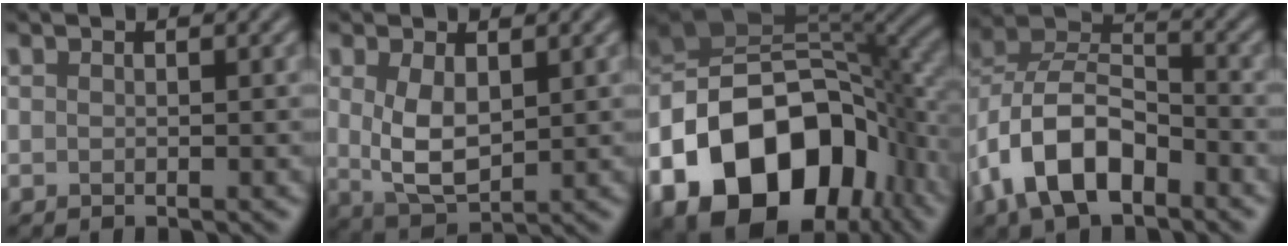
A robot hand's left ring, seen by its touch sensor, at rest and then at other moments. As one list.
[{"total": 4.5, "force": [0.8, 2.4, 3.8], "torque": [-0.083, -0.005, 0.022]}, {"total": 17.5, "force": [-6.8, 11.7, 11.1], "torque": [-0.205, -0.010, -0.118]}, {"total": 8.8, "force": [-4.2, 4.8, 6.1], "torque": [-0.115, 0.010, -0.089]}]